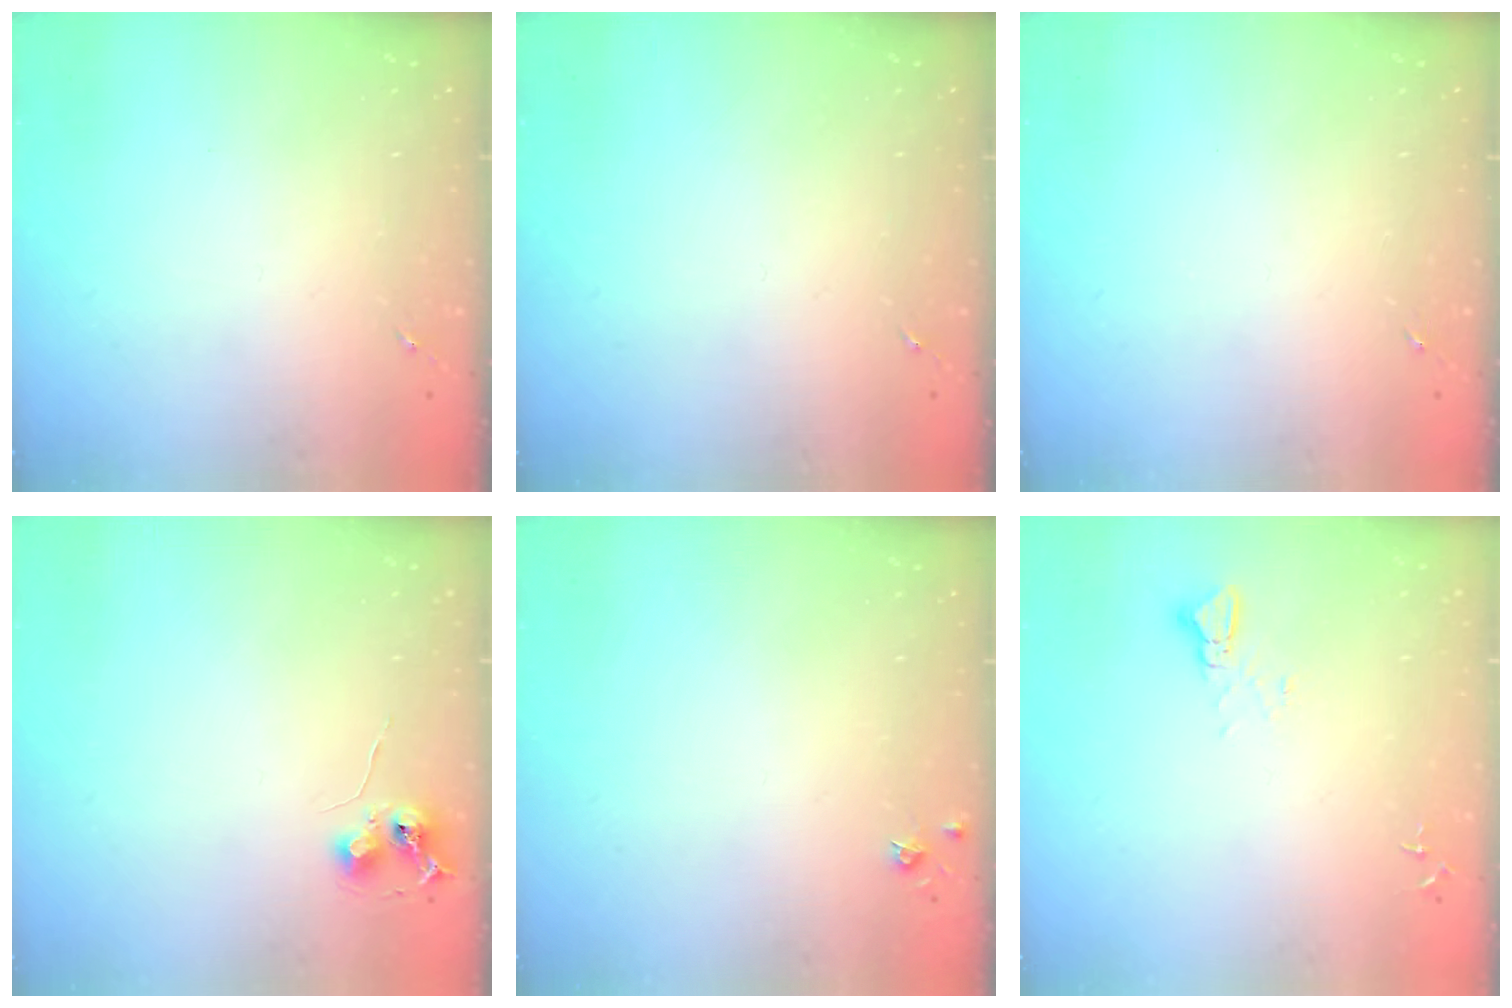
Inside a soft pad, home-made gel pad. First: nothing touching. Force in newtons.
{"total": 0.0}
{"total": 0.0}
{"total": 6.4, "press": 6.3, "slide": 0.7}
{"total": 3.8, "press": 3.8, "slide": 0.5}
{"total": 3.7, "press": 3.7, "slide": 0.3}